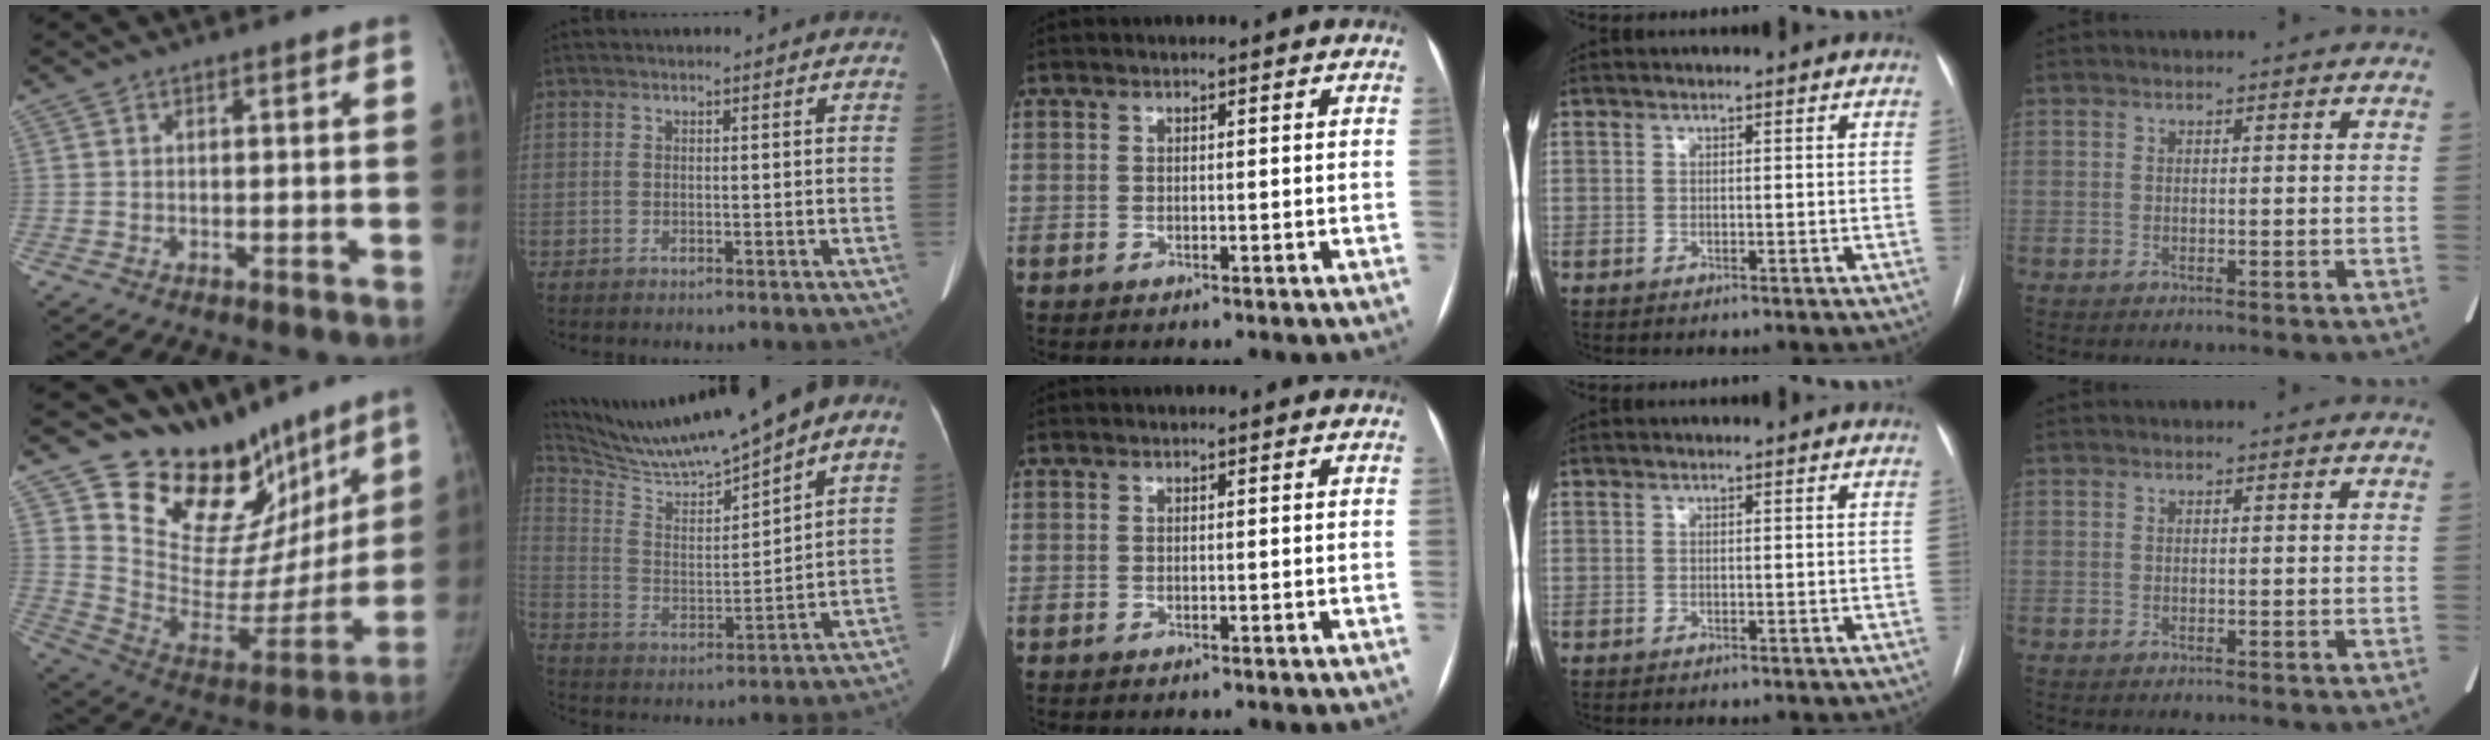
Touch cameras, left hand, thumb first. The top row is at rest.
{"thumb": {"total": 21.8, "force": [17.3, 11.3, 7.0], "torque": [-0.034, -0.127, 0.267]}, "index": {"total": 15.7, "force": [13.0, 0.1, 8.8], "torque": [-0.161, 0.017, 0.230]}}